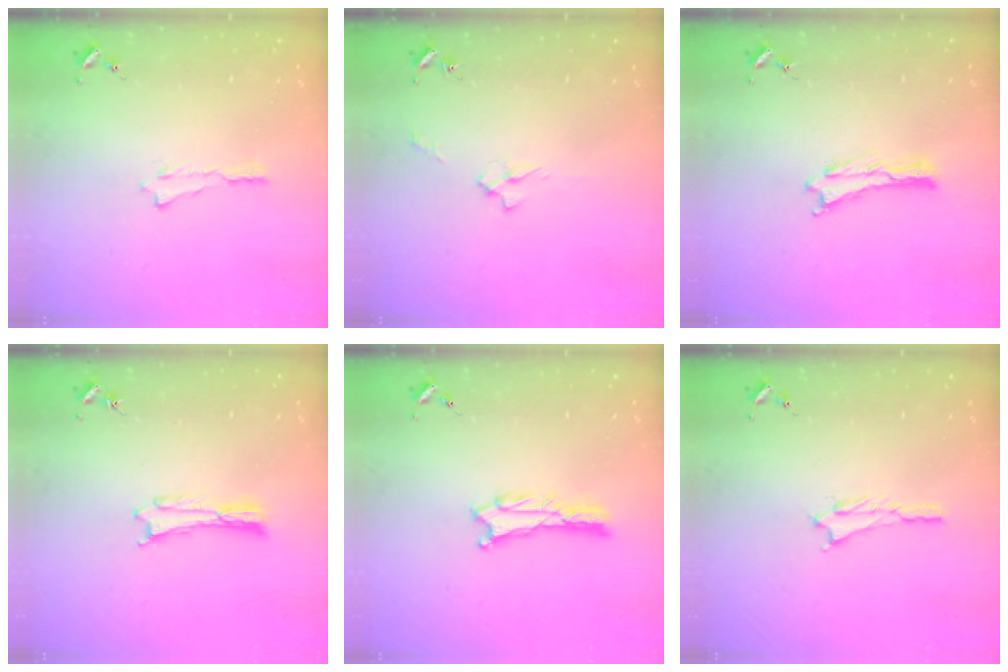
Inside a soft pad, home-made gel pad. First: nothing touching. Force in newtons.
{"total": 2.4, "press": 2.4, "slide": 0.4}
{"total": 0.0}
{"total": 0.0}
{"total": 1.3, "press": 1.2, "slide": 0.1}
{"total": 0.7, "press": 0.7, "slide": 0.1}